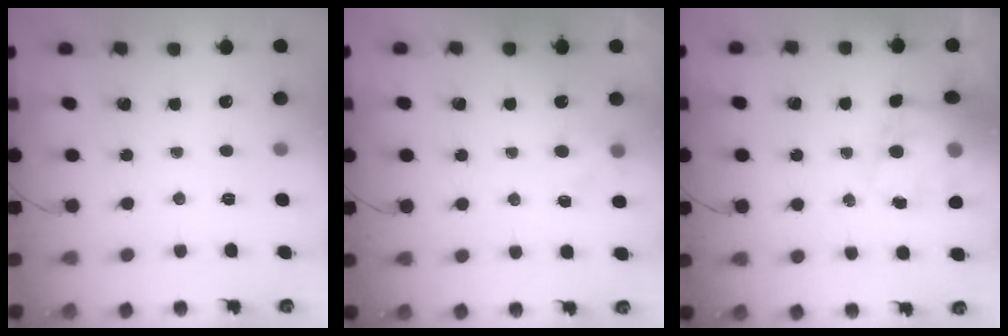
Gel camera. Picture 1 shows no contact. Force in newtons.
{"total": 6.3, "press": 6.1, "slide": 1.6}
{"total": 14.0, "press": 13.6, "slide": 3.6}